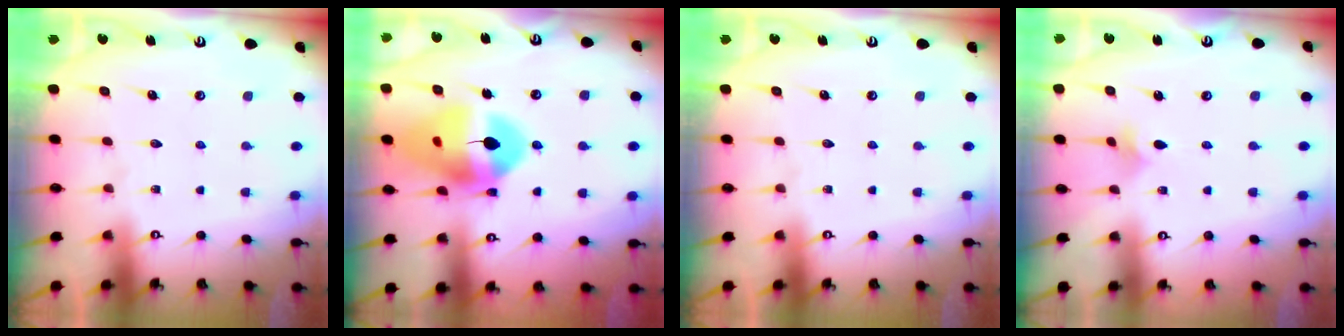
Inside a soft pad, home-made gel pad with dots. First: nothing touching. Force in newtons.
{"total": 17.7, "press": 17.6, "slide": 2.2}
{"total": 0.0}
{"total": 2.0, "press": 1.9, "slide": 0.5}